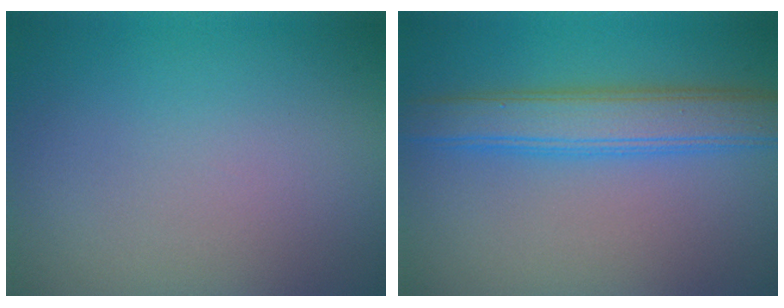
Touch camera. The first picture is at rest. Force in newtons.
{"total": 4.9, "press": 4.9, "slide": 0.2}